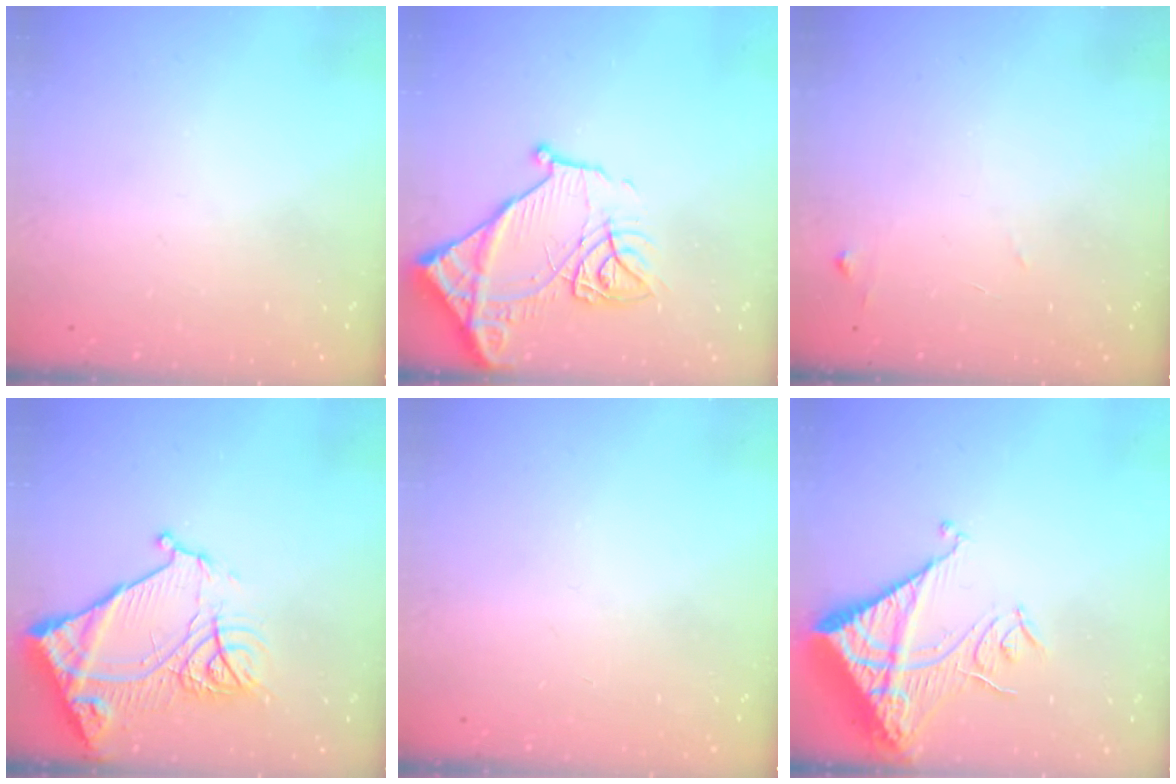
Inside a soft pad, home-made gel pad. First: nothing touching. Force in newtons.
{"total": 17.7, "press": 17.6, "slide": 1.7}
{"total": 7.4, "press": 7.4, "slide": 0.4}
{"total": 16.3, "press": 16.2, "slide": 1.7}
{"total": 0.0}
{"total": 14.3, "press": 14.2, "slide": 1.6}